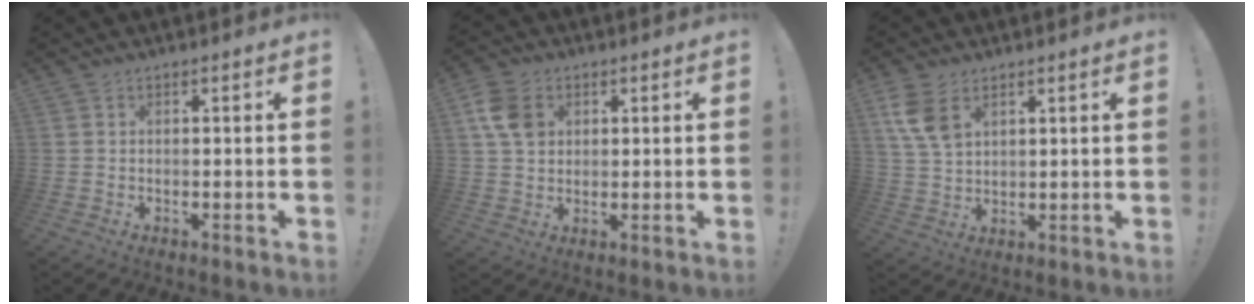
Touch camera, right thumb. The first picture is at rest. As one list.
[{"total": 8.8, "force": [2.7, 6.8, 4.8], "torque": [-0.077, 0.003, 0.055]}, {"total": 8.4, "force": [4.1, 5.1, 5.2], "torque": [-0.100, -0.008, 0.082]}]